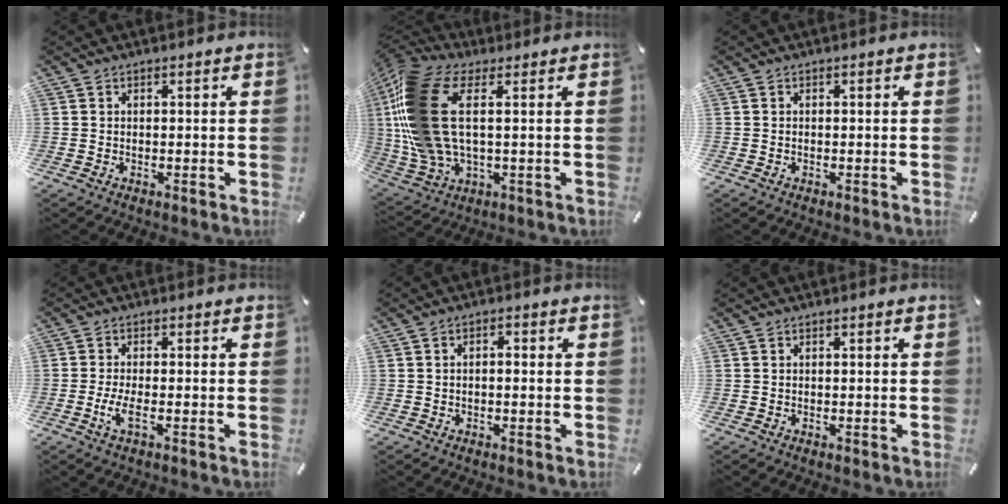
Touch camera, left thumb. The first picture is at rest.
{"total": 19.5, "force": [3.1, 10.5, 16.2], "torque": [-0.360, -0.009, 0.057]}
{"total": 0.5, "force": [-0.3, 0.2, 0.4], "torque": [-0.008, -0.002, -0.005]}
{"total": 4.5, "force": [-1.4, 1.2, 4.1], "torque": [-0.096, -0.009, -0.031]}
{"total": 1.6, "force": [-0.6, 0.8, 1.3], "torque": [-0.024, 0.005, -0.012]}
{"total": 0.0}